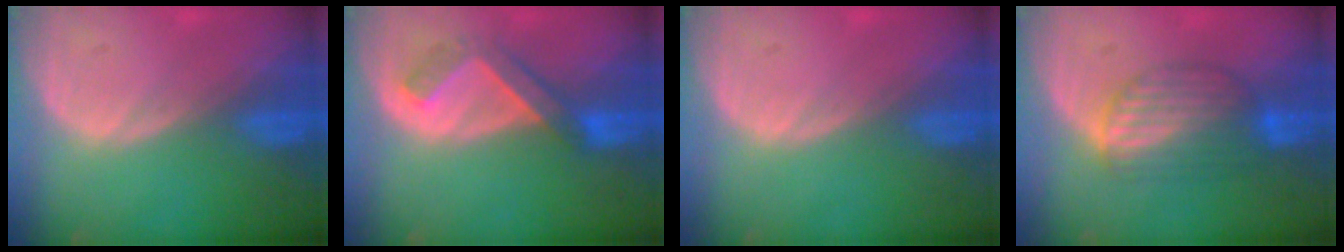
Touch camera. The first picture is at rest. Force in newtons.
{"total": 5.0, "press": 4.9, "slide": 1.0}
{"total": 0.0}
{"total": 6.4, "press": 6.4, "slide": 0.2}